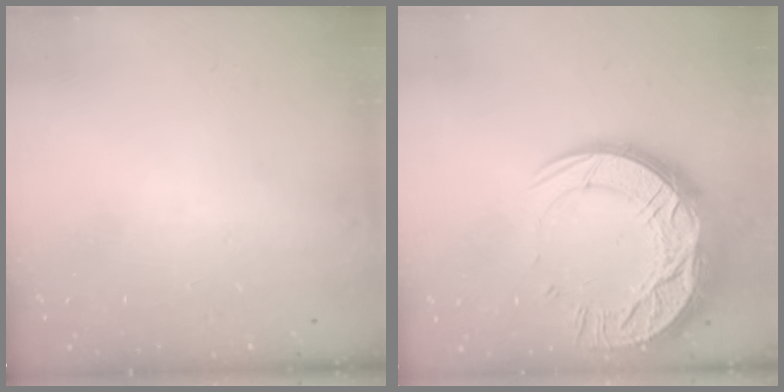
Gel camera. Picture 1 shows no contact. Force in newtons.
{"total": 22.3, "press": 22.2, "slide": 1.9}